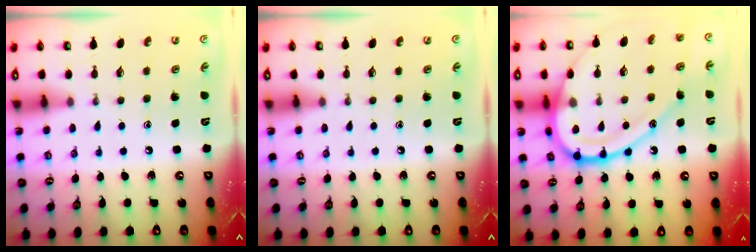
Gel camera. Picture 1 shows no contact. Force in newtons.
{"total": 0.0}
{"total": 21.7, "press": 21.6, "slide": 1.7}